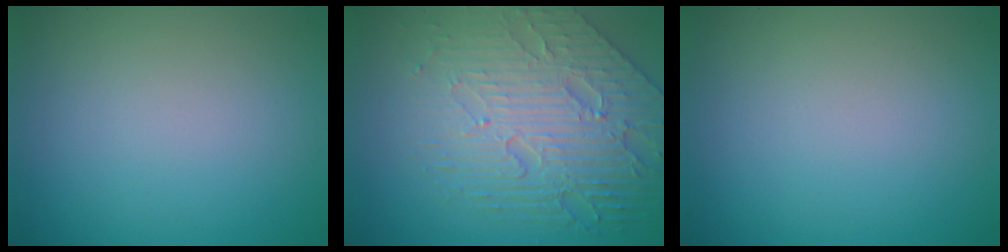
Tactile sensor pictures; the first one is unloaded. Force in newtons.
{"total": 7.4, "press": 5.6, "slide": 4.8}
{"total": 0.0}